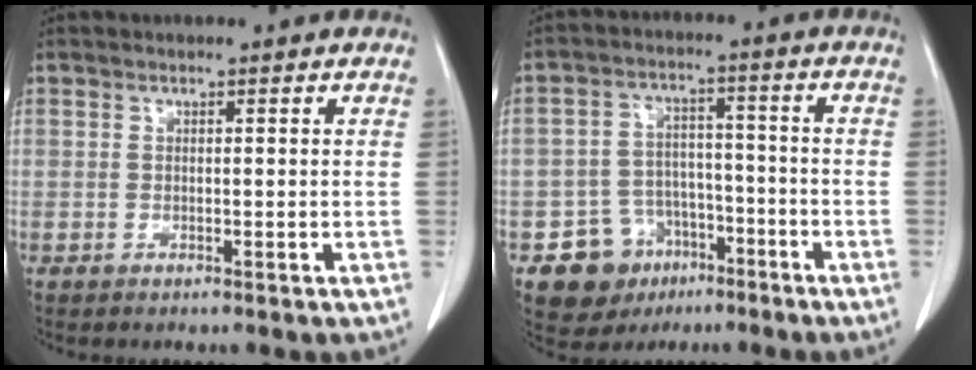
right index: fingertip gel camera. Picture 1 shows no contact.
{"total": 8.6, "force": [-4.5, 7.1, 1.8], "torque": [-0.027, 0.018, -0.061]}